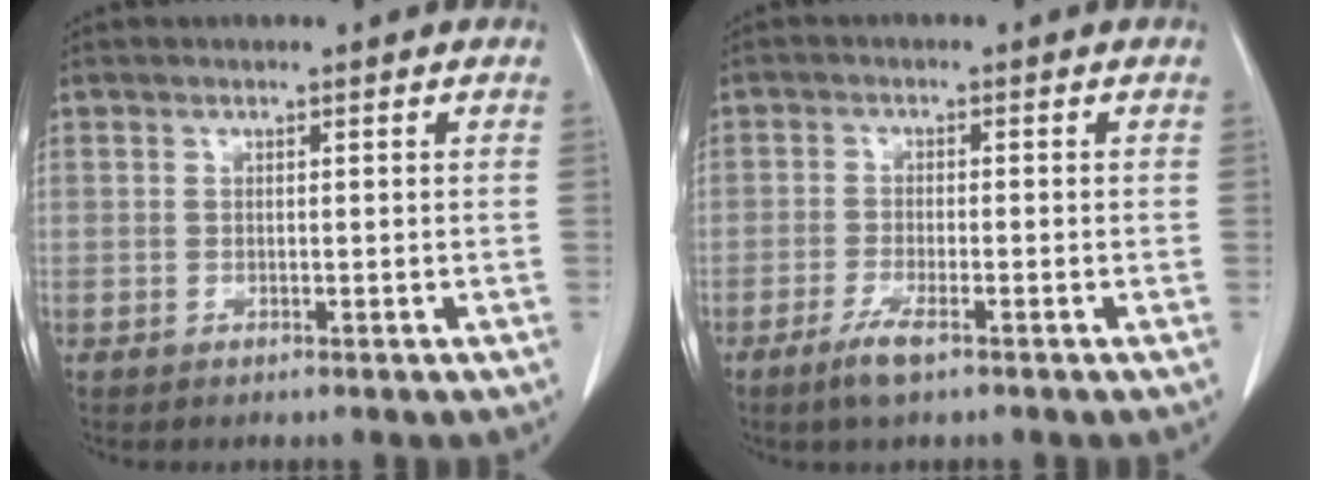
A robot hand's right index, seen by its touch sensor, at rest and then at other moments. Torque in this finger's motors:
{"motor_torque": [0.07, -0.03, -0.11, -0.03]}